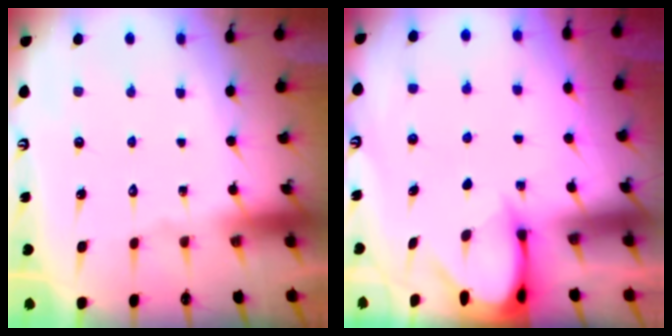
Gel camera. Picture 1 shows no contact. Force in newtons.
{"total": 3.3, "press": 3.3, "slide": 0.3}